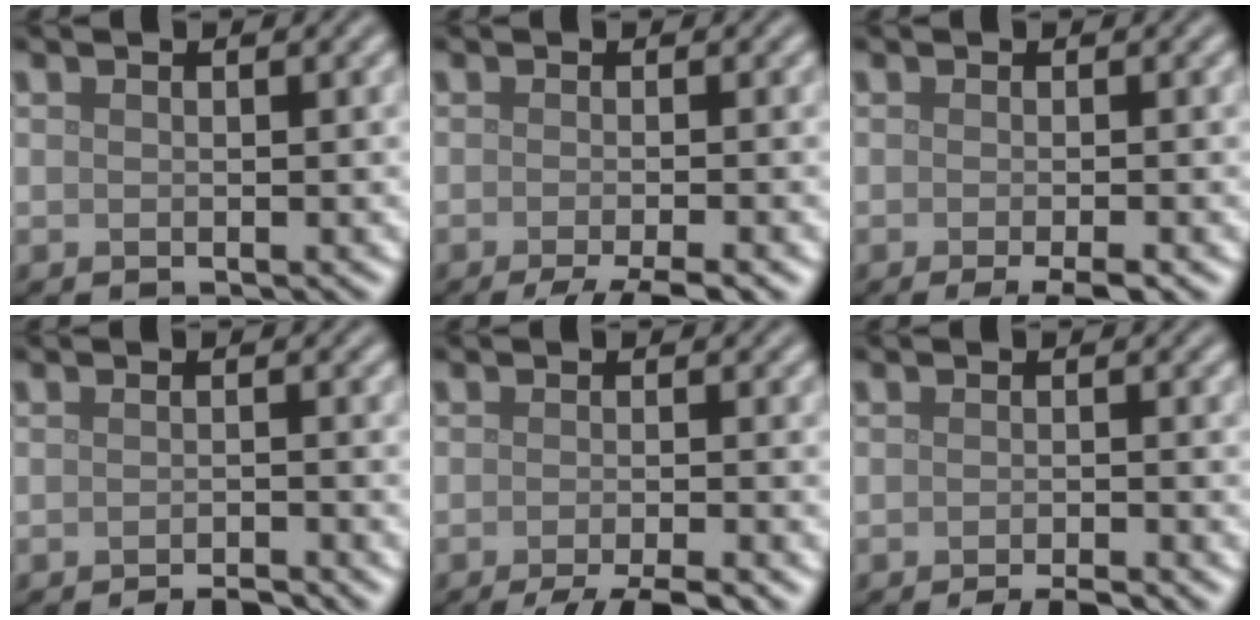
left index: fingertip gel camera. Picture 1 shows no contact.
{"total": 4.9, "force": [-3.1, 1.1, 3.7], "torque": [-0.036, -0.003, -0.051]}
{"total": 3.0, "force": [-1.6, 0.5, 2.5], "torque": [-0.032, -0.002, -0.030]}
{"total": 2.3, "force": [-1.8, 0.4, 1.3], "torque": [-0.008, -0.003, -0.033]}
{"total": 5.2, "force": [-3.7, 1.0, 3.5], "torque": [-0.041, -0.002, -0.063]}
{"total": 2.8, "force": [-2.2, 0.4, 1.7], "torque": [-0.020, -0.001, -0.038]}